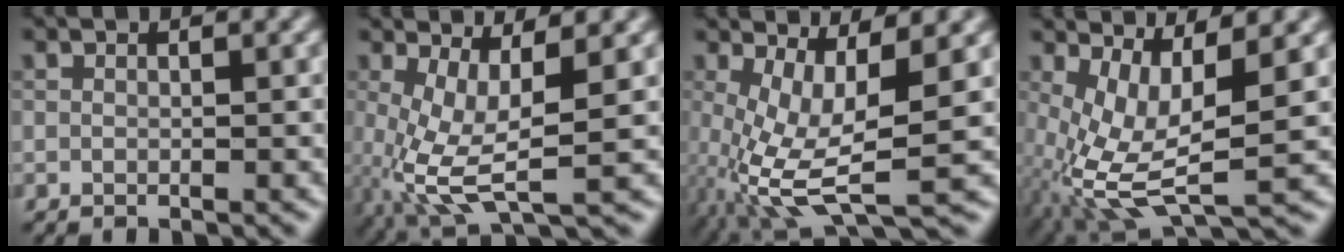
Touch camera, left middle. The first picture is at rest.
{"total": 6.5, "force": [-0.3, 2.1, 6.1], "torque": [-0.135, -0.009, -0.003]}
{"total": 7.7, "force": [-1.0, 2.6, 7.2], "torque": [-0.155, -0.007, -0.016]}
{"total": 8.2, "force": [-0.3, 3.0, 7.6], "torque": [-0.172, -0.009, -0.003]}